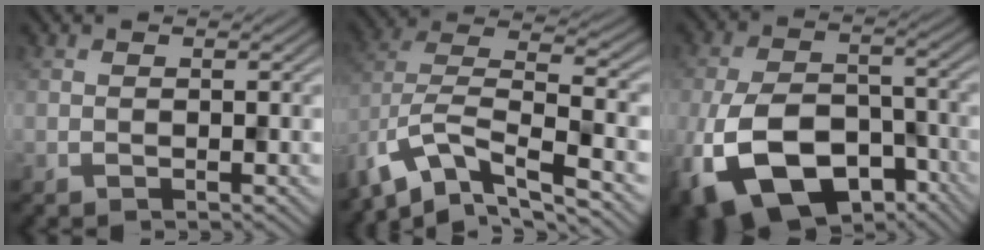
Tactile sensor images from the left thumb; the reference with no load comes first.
{"total": 10.5, "force": [-6.9, 3.7, 7.1], "torque": [-0.146, -0.013, -0.131]}
{"total": 14.4, "force": [-7.2, 8.4, 9.3], "torque": [-0.203, -0.027, -0.132]}